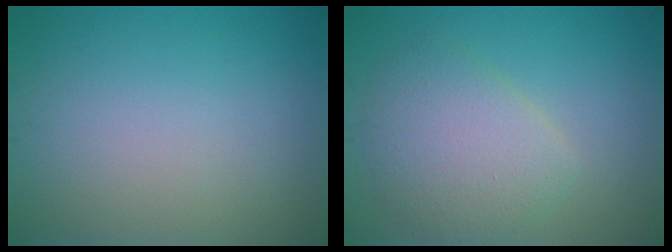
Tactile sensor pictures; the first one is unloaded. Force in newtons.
{"total": 4.4, "press": 4.4, "slide": 0.1}